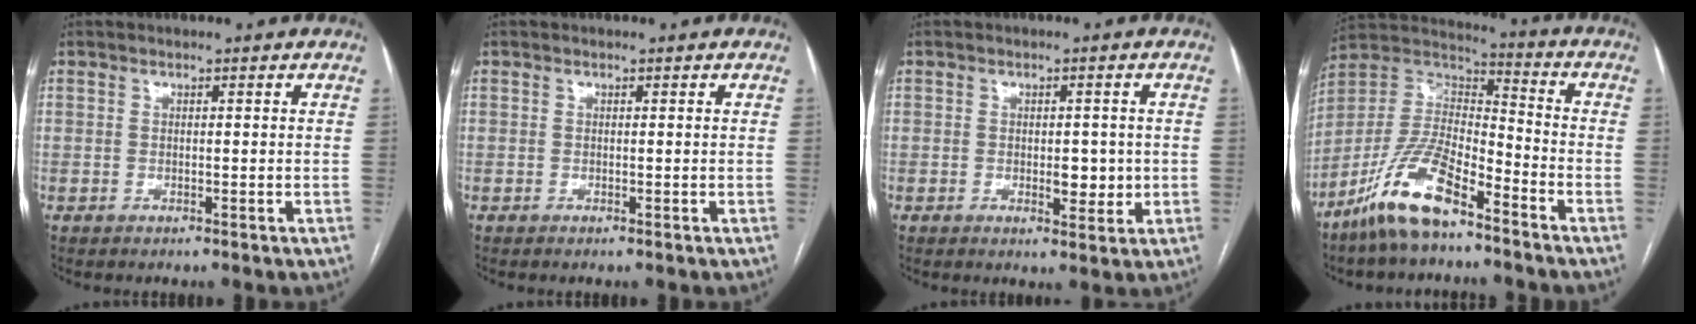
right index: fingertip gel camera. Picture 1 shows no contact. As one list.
[{"total": 0.0}, {"total": 3.6, "force": [-0.2, 1.8, 3.1], "torque": [-0.036, 0.001, 0.003]}, {"total": 13.9, "force": [-9.6, 4.0, 9.3], "torque": [-0.196, 0.012, -0.182]}]